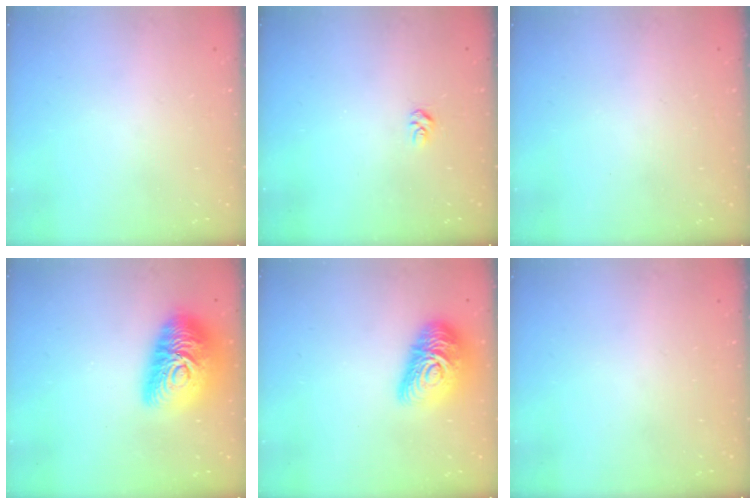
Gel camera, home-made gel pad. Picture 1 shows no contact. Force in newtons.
{"total": 3.9, "press": 3.9, "slide": 0.3}
{"total": 0.0}
{"total": 18.4, "press": 18.4, "slide": 1.1}
{"total": 16.1, "press": 16.0, "slide": 1.0}
{"total": 0.0}